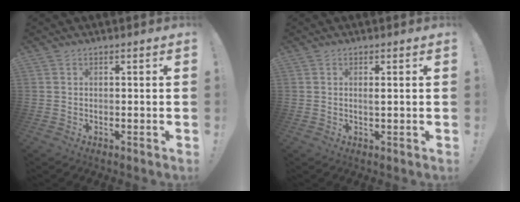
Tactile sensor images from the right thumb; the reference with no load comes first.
{"total": 1.2, "force": [0.6, -0.1, 1.0], "torque": [-0.006, -0.008, 0.006]}